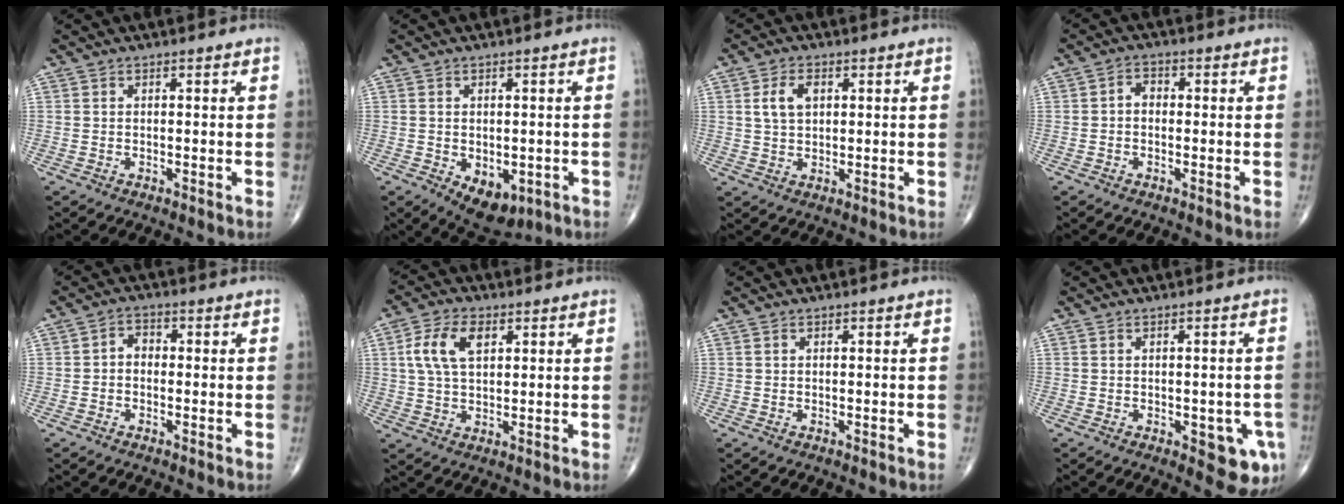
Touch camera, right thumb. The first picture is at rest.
{"total": 7.8, "force": [-2.6, 4.9, 5.6], "torque": [-0.062, -0.003, -0.023]}
{"total": 5.1, "force": [1.4, 3.2, 3.7], "torque": [-0.066, 0.001, 0.027]}
{"total": 2.8, "force": [-0.2, 2.1, 1.8], "torque": [-0.019, 0.016, -0.010]}
{"total": 3.1, "force": [-0.3, 2.4, 1.9], "torque": [-0.018, 0.017, -0.015]}
{"total": 8.6, "force": [2.6, 4.8, 6.6], "torque": [-0.128, 0.004, 0.049]}
{"total": 0.0}
{"total": 7.2, "force": [-2.5, 3.0, 6.0], "torque": [-0.044, -0.005, -0.024]}